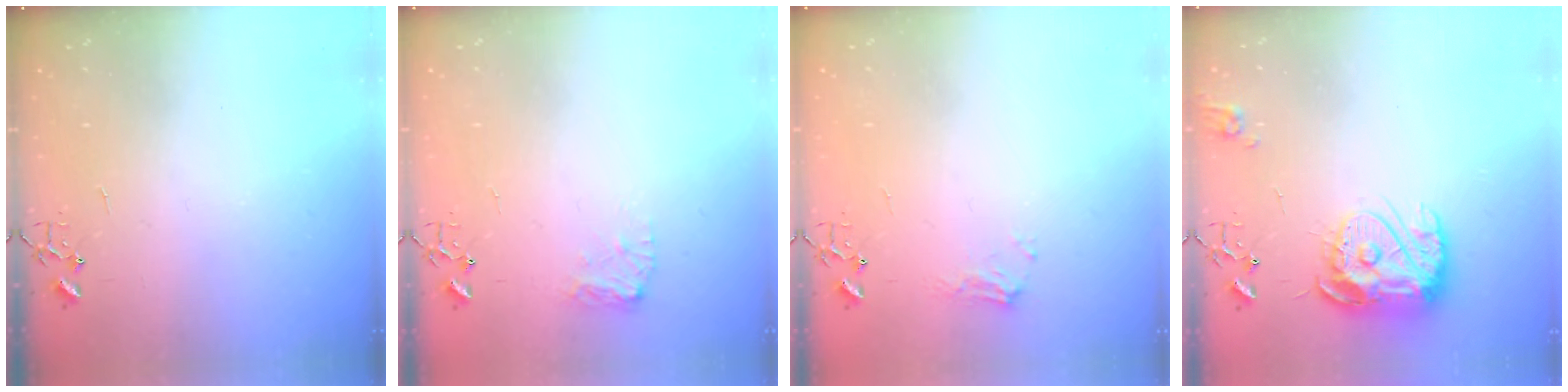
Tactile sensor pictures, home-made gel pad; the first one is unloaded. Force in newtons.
{"total": 7.9, "press": 7.9, "slide": 0.3}
{"total": 7.2, "press": 7.2, "slide": 0.8}
{"total": 15.4, "press": 15.3, "slide": 1.3}